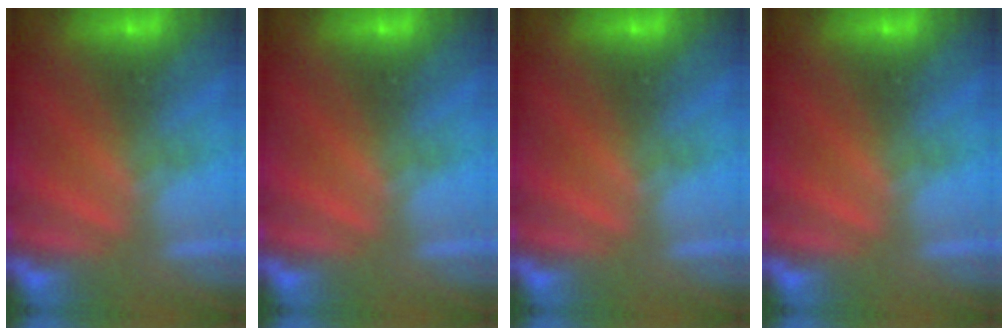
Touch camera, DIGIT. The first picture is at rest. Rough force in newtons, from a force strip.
{"total": 0.0}
{"total": 0.0}
{"total": 0.0}